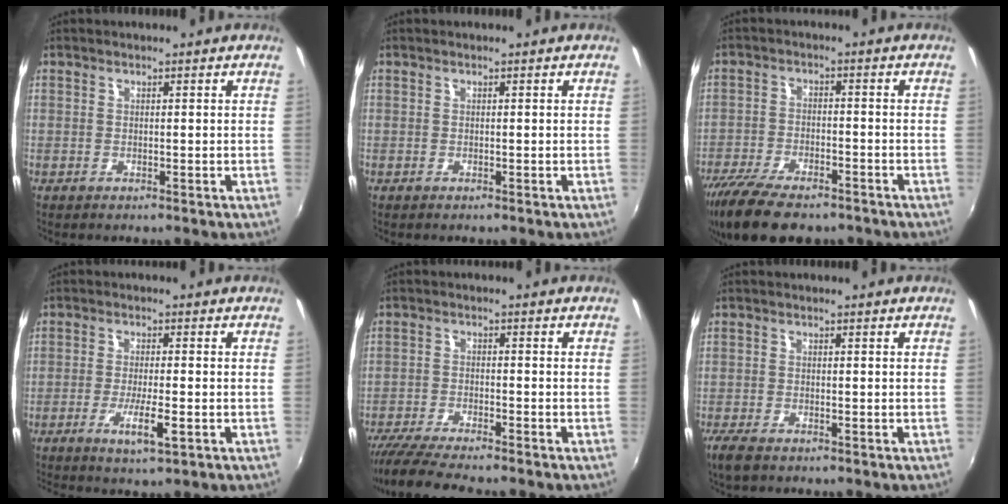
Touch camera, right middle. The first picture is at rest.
{"total": 0.0}
{"total": 15.2, "force": [-11.6, 5.2, 8.3], "torque": [-0.182, -0.040, -0.193]}
{"total": 5.2, "force": [-2.3, 0.5, 4.7], "torque": [-0.094, -0.010, -0.039]}
{"total": 9.5, "force": [-8.5, 0.3, 4.4], "torque": [-0.109, -0.029, -0.147]}
{"total": 3.7, "force": [-2.8, 1.2, 2.2], "torque": [-0.054, -0.013, -0.052]}